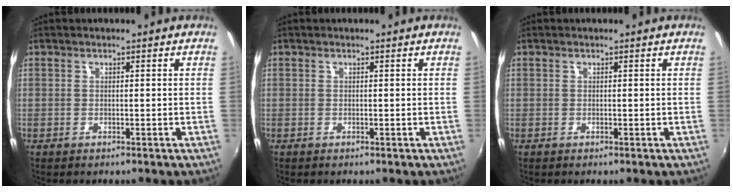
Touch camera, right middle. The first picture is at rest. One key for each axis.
{"total": 0.0}
{"total": 0.0}